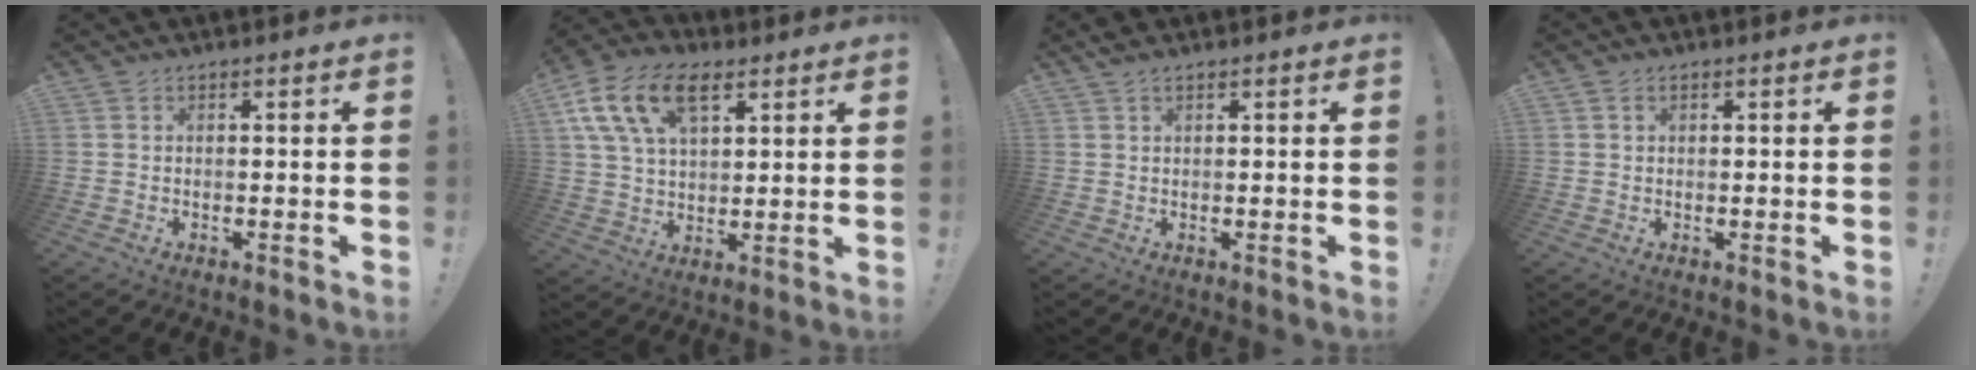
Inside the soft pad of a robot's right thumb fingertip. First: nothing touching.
{"total": 16.7, "force": [7.9, 9.8, 11.0], "torque": [-0.202, -0.016, 0.148]}
{"total": 1.8, "force": [1.4, 0.5, 1.0], "torque": [-0.015, -0.007, 0.024]}
{"total": 0.9, "force": [0.5, 0.6, 0.3], "torque": [-0.006, 0.002, 0.009]}